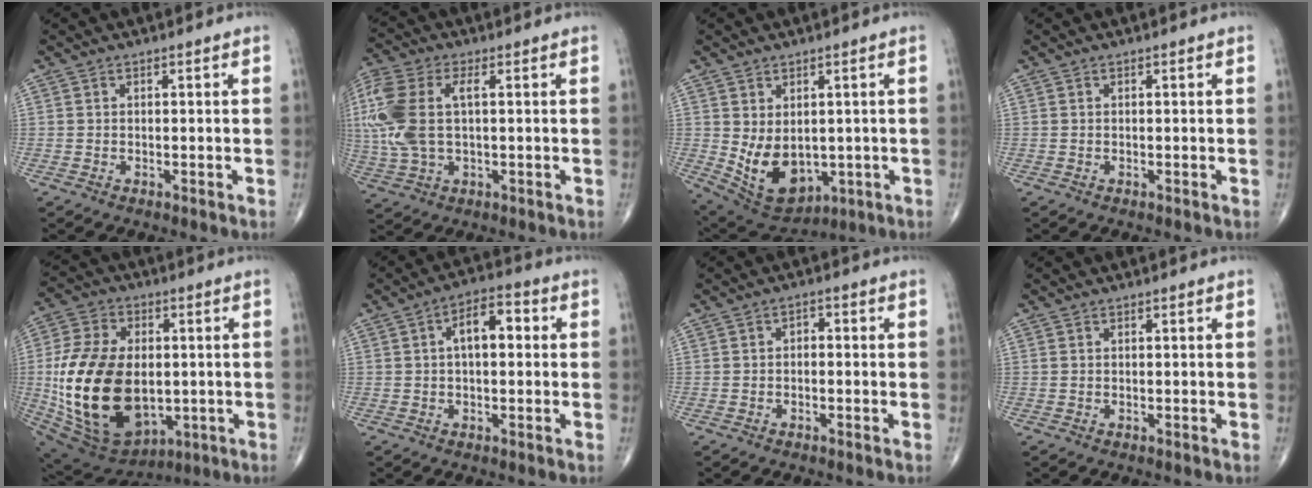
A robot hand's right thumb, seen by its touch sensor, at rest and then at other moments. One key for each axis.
{"total": 15.3, "fx": 1.8, "fy": 8.2, "fz": 12.7, "tx": -0.328, "ty": 0.017, "tz": 0.035}
{"total": 11.2, "fx": -0.7, "fy": 7.6, "fz": 8.2, "tx": -0.120, "ty": -0.011, "tz": 0.022}
{"total": 0.0}
{"total": 25.6, "fx": -2.0, "fy": 16.2, "fz": 19.7, "tx": -0.372, "ty": -0.009, "tz": -0.008}
{"total": 7.3, "fx": 1.0, "fy": 3.8, "fz": 6.1, "tx": -0.087, "ty": 0.023, "tz": 0.007}
{"total": 1.6, "fx": -0.3, "fy": 1.1, "fz": 1.1, "tx": -0.007, "ty": 0.011, "tz": -0.011}
{"total": 0.0}